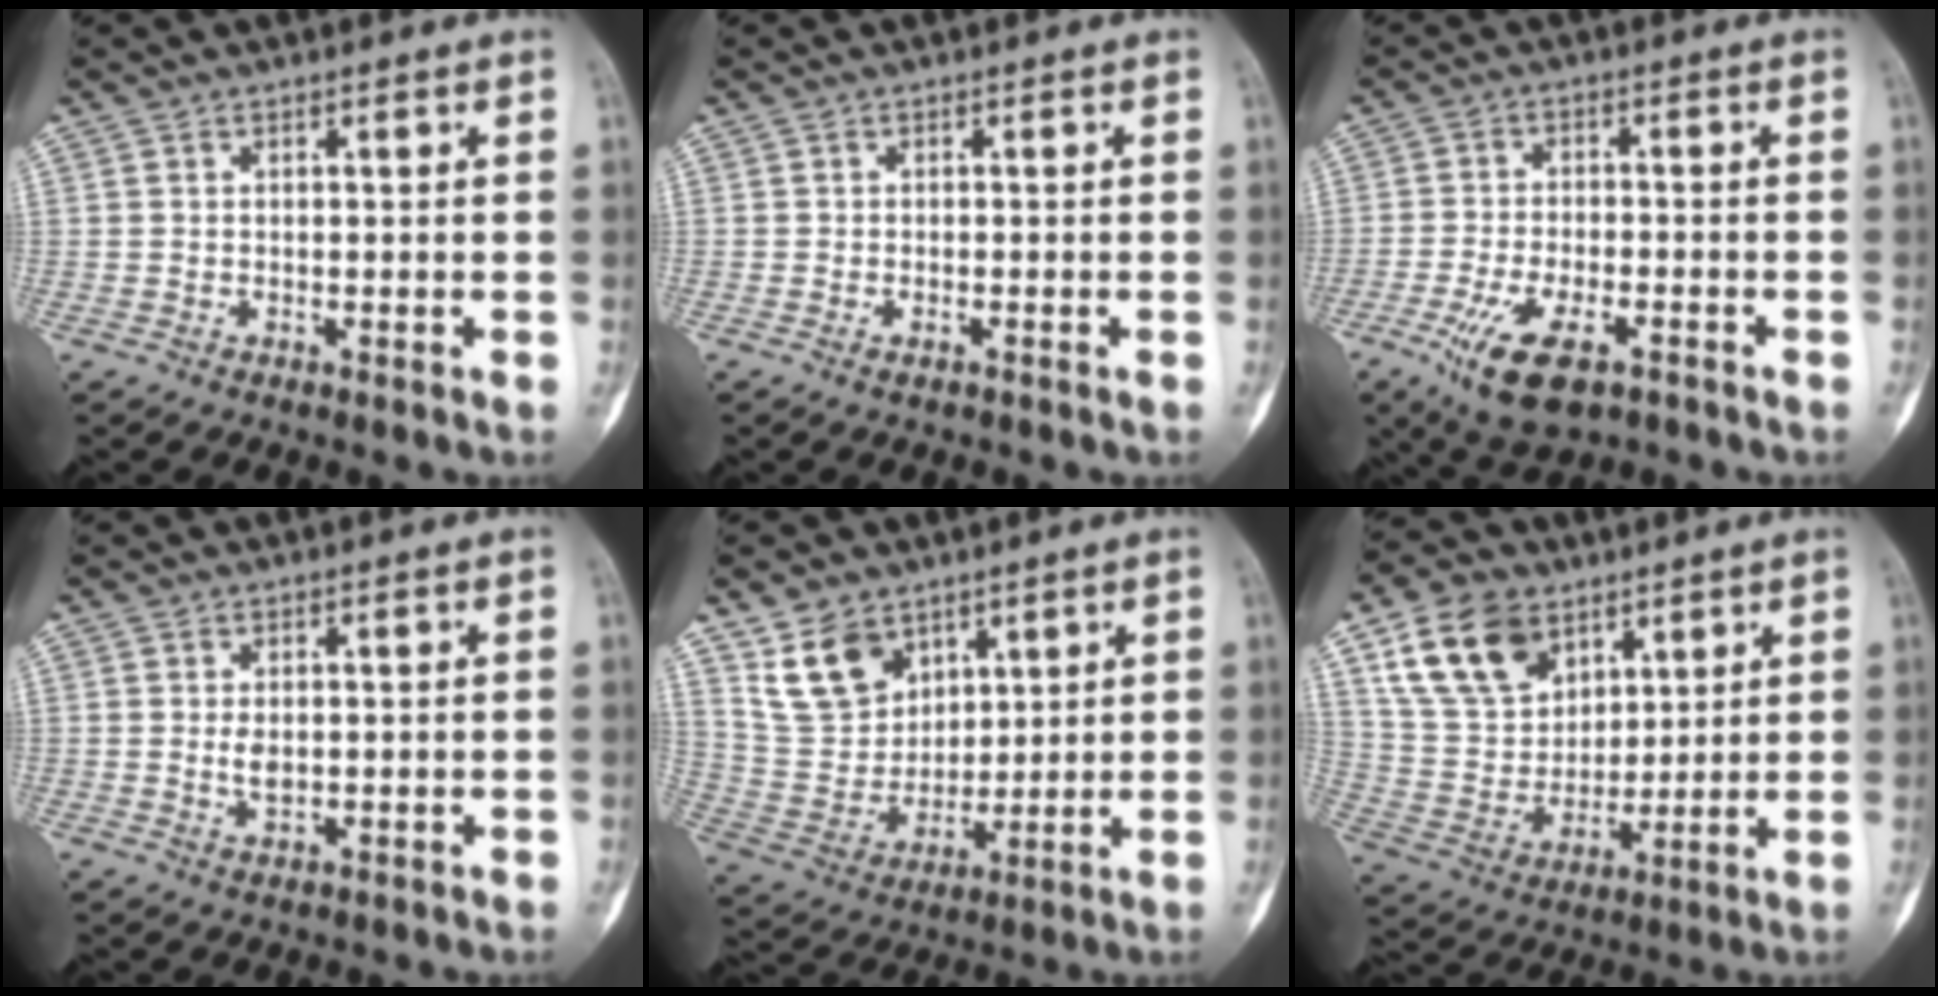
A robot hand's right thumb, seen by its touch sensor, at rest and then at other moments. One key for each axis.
{"total": 0.9, "fx": -0.5, "fy": 0.2, "fz": 0.7, "tx": -0.016, "ty": 0.004, "tz": -0.008}
{"total": 10.5, "fx": -5.4, "fy": 4.3, "fz": 7.9, "tx": -0.152, "ty": 0.008, "tz": -0.089}
{"total": 2.3, "fx": 0.1, "fy": 1.3, "fz": 1.9, "tx": -0.030, "ty": -0.004, "tz": 0.003}
{"total": 11.3, "fx": 6.9, "fy": 7.7, "fz": 4.7, "tx": -0.069, "ty": -0.035, "tz": 0.146}
{"total": 15.6, "fx": 8.4, "fy": 10.5, "fz": 7.8, "tx": -0.123, "ty": -0.026, "tz": 0.168}